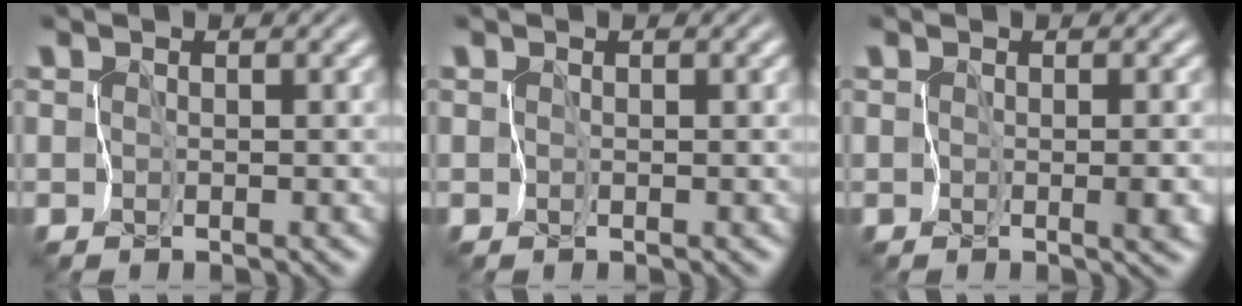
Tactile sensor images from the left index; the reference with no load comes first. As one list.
[{"total": 0.0}, {"total": 2.5, "force": [-0.6, 1.0, 2.2], "torque": [-0.023, -0.011, -0.002]}]